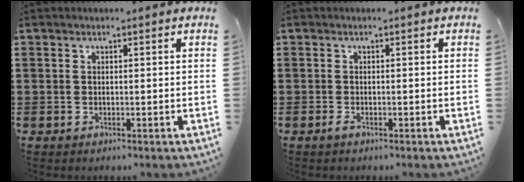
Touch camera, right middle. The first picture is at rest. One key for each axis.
{"total": 0.7, "fx": -0.5, "fy": 0.2, "fz": 0.5, "tx": -0.012, "ty": -0.005, "tz": -0.008}